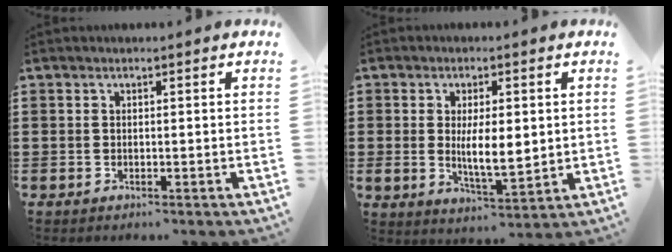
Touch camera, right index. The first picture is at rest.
{"total": 6.3, "force": [0.4, 2.6, 5.8], "torque": [-0.100, 0.003, 0.006]}